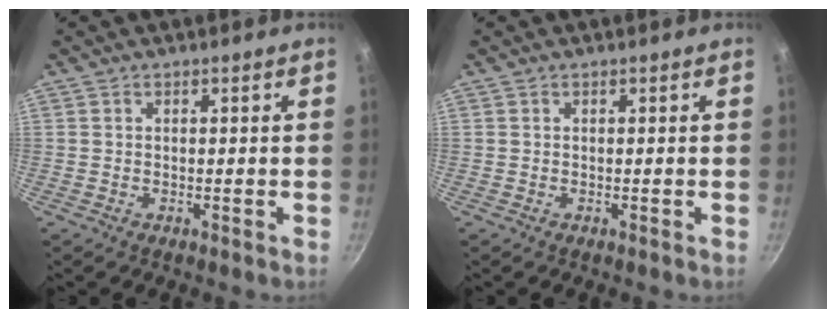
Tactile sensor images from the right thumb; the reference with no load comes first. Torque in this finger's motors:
{"motor_torque": [0.00, 0.00, 0.00, 0.00, 0.00]}